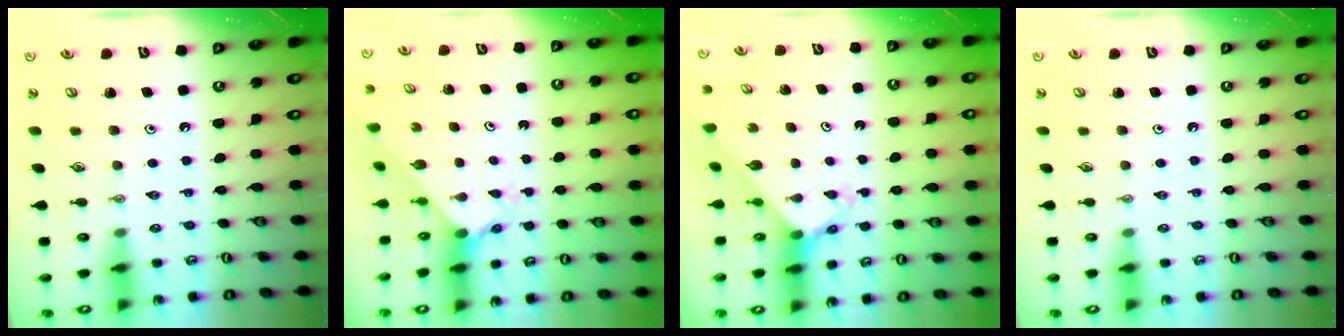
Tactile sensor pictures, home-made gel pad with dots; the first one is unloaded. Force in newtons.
{"total": 1.9, "press": 1.9, "slide": 0.1}
{"total": 2.7, "press": 2.7, "slide": 0.1}
{"total": 0.0}